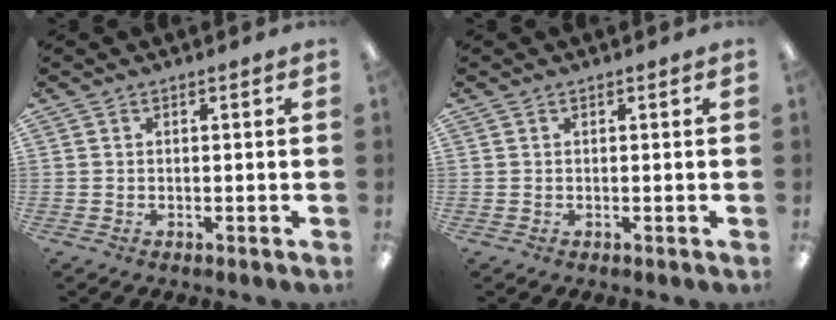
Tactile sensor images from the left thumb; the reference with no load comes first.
{"total": 0.0}